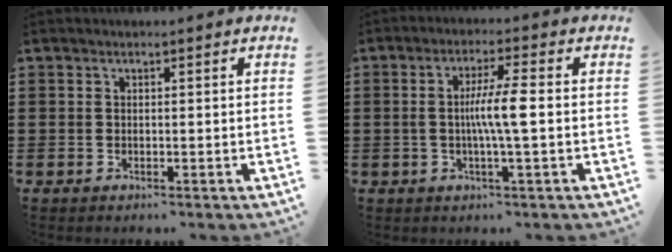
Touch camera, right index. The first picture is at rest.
{"total": 6.0, "force": [-0.4, 0.2, 6.0], "torque": [-0.108, -0.004, -0.011]}